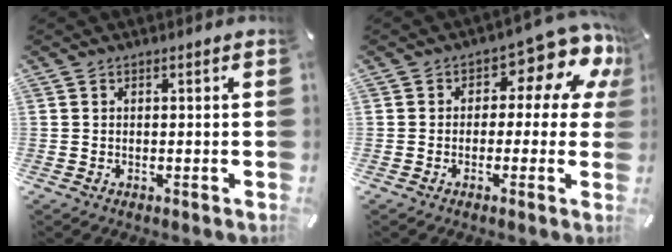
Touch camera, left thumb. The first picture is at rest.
{"total": 10.9, "force": [4.8, 5.5, 8.0], "torque": [-0.096, -0.043, 0.078]}